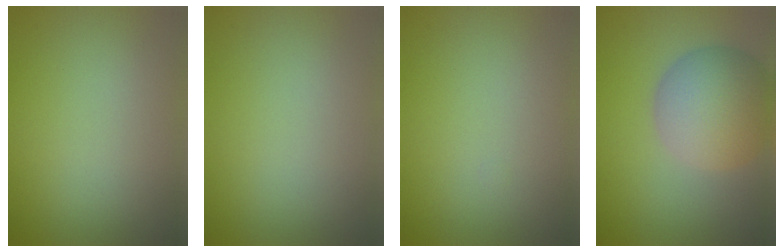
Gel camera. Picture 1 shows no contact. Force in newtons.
{"total": 0.0}
{"total": 0.0}
{"total": 7.6, "press": 7.6, "slide": 0.4}